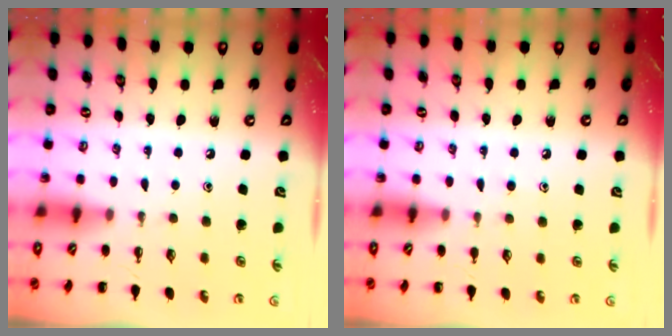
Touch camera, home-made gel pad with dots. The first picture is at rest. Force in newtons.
{"total": 5.2, "press": 4.9, "slide": 1.6}